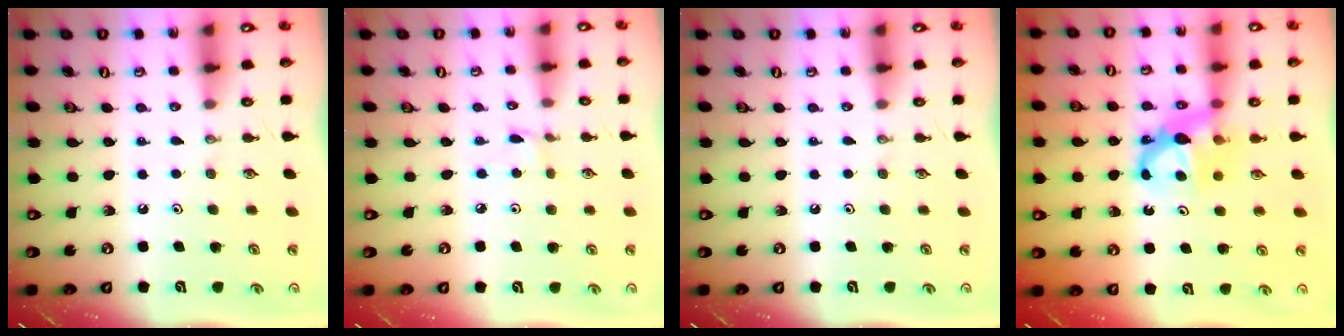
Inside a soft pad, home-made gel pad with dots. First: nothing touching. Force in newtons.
{"total": 1.9, "press": 1.9, "slide": 0.2}
{"total": 0.0}
{"total": 7.2, "press": 7.2, "slide": 0.4}